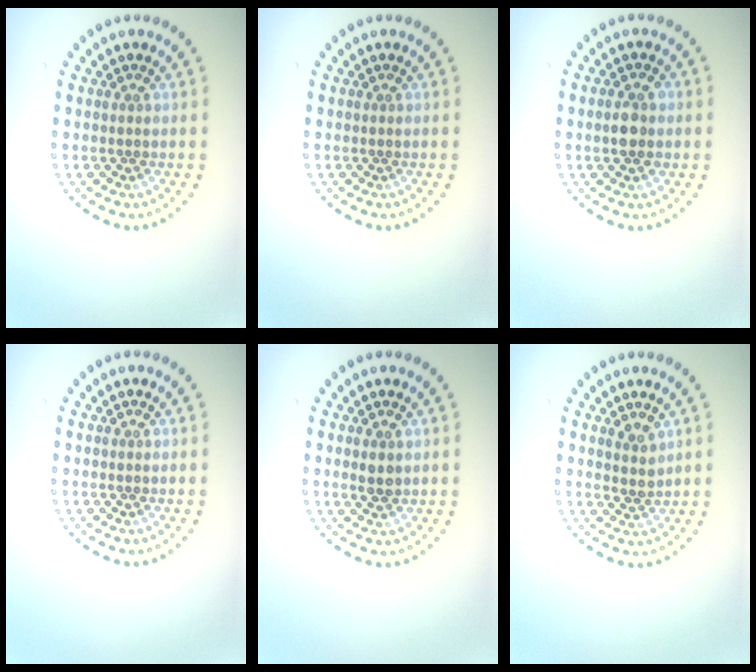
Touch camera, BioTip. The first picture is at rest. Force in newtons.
{"total": 0.0}
{"total": 2.5, "press": 2.5, "slide": 0.2}
{"total": 0.0}
{"total": 1.4, "press": 1.4, "slide": 0.2}
{"total": 1.6, "press": 1.3, "slide": 1.0}